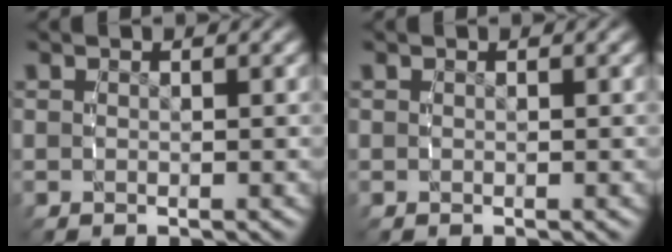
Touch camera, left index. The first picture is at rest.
{"total": 0.0}